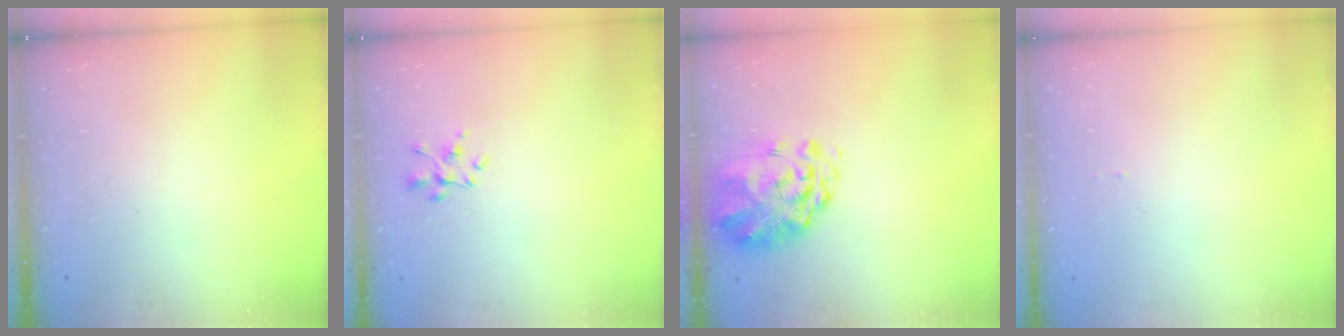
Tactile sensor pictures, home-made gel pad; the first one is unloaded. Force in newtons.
{"total": 2.4, "press": 2.3, "slide": 0.7}
{"total": 3.3, "press": 2.9, "slide": 1.6}
{"total": 1.0, "press": 1.0, "slide": 0.1}